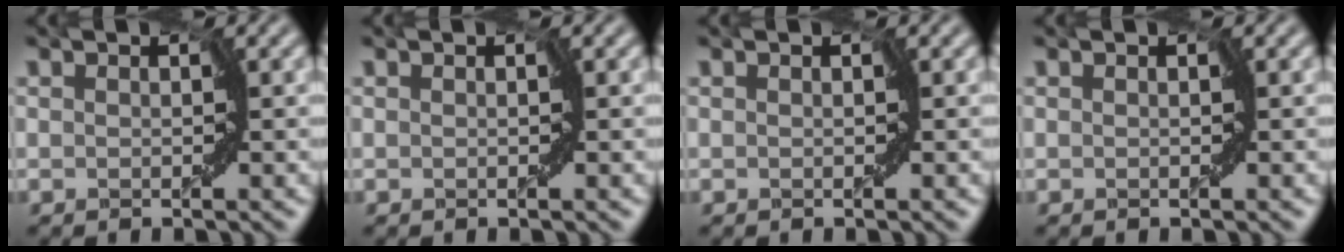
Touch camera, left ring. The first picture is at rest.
{"total": 0.0}
{"total": 0.0}
{"total": 0.0}